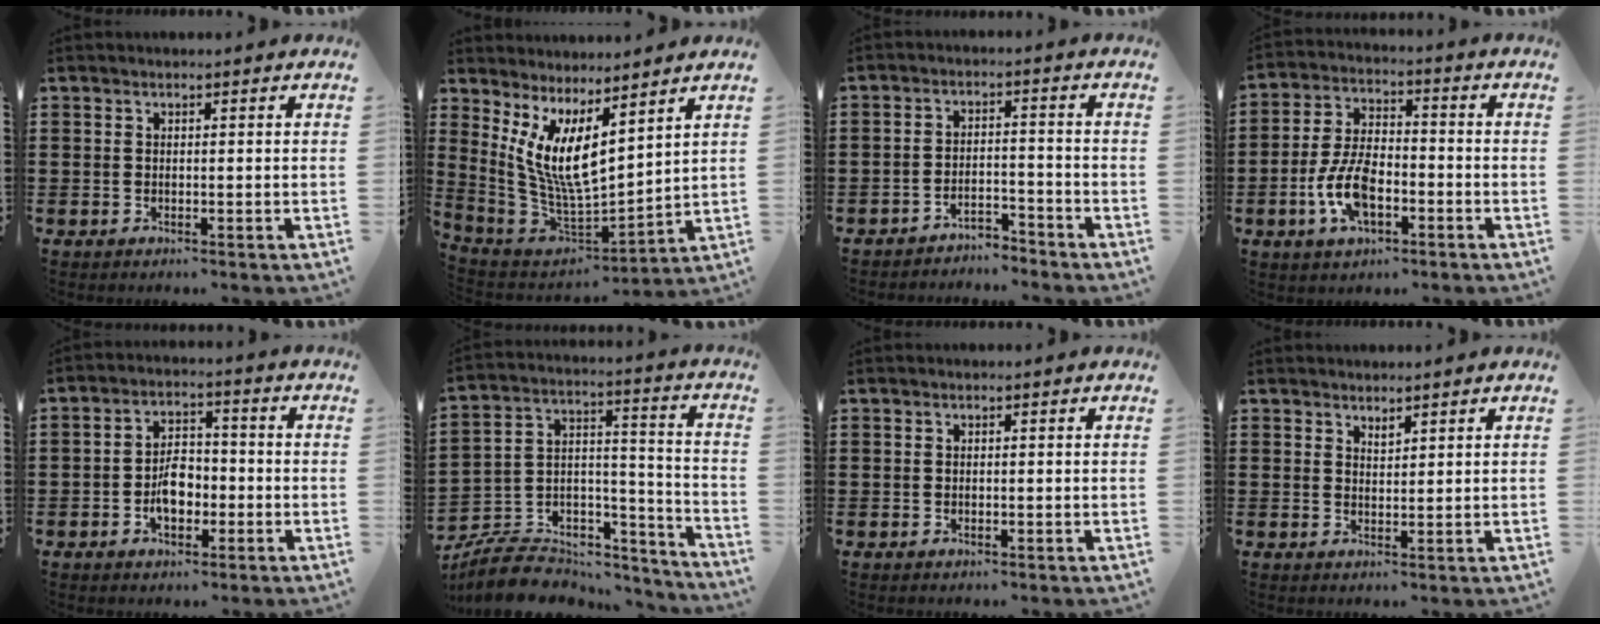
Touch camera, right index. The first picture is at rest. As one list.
[{"total": 8.9, "force": [3.4, 2.8, 7.7], "torque": [-0.181, -0.042, 0.062]}, {"total": 3.7, "force": [-3.7, 0.2, 0.2], "torque": [-0.010, 0.004, -0.077]}, {"total": 8.6, "force": [-2.9, 4.3, 6.9], "torque": [-0.161, -0.001, -0.058]}, {"total": 5.4, "force": [-1.6, 3.3, 4.0], "torque": [-0.068, 0.006, -0.033]}, {"total": 7.8, "force": [-6.6, 3.7, 1.8], "torque": [-0.044, 0.005, -0.127]}, {"total": 0.0}, {"total": 1.4, "force": [1.3, 0.4, 0.2], "torque": [-0.005, 0.002, 0.025]}]